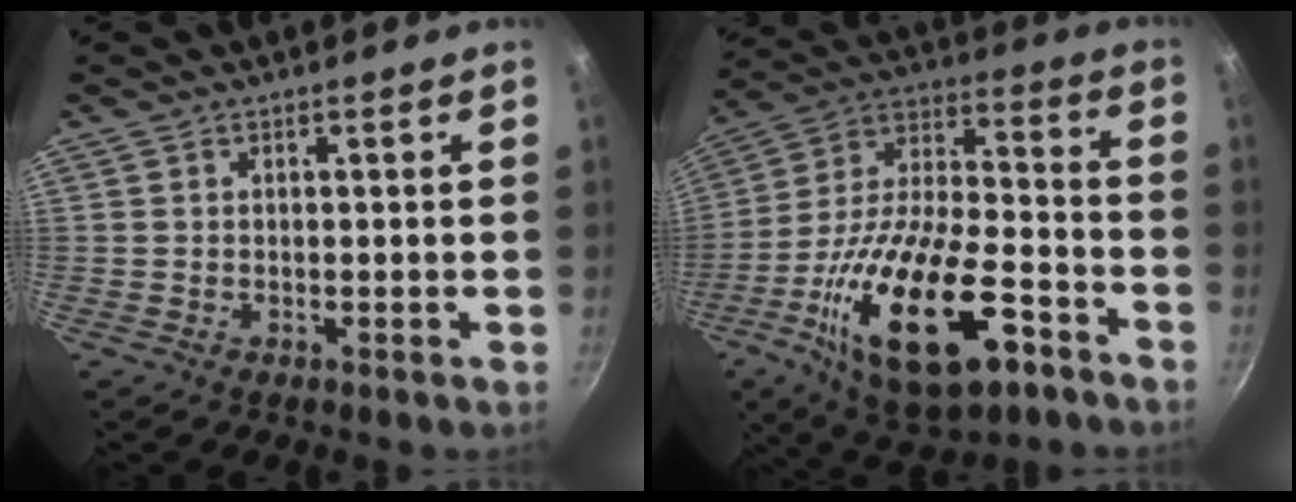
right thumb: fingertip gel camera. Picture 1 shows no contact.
{"total": 26.1, "force": [-11.0, 11.5, 20.7], "torque": [-0.355, 0.035, -0.187]}